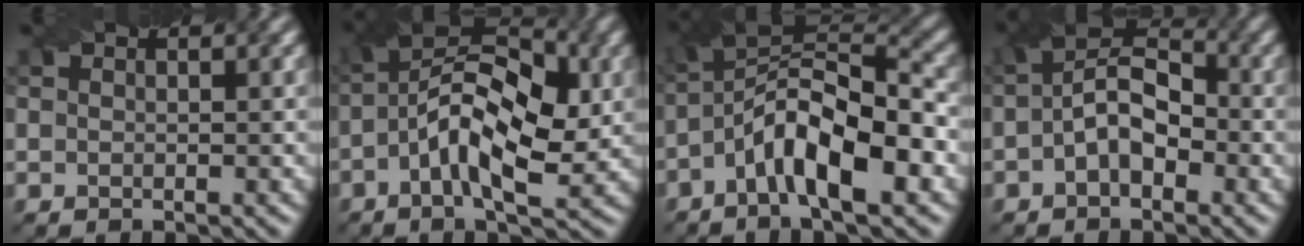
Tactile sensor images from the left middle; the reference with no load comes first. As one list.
[{"total": 9.3, "force": [-0.7, 4.4, 8.1], "torque": [-0.145, 0.019, -0.020]}, {"total": 8.7, "force": [-2.8, 2.7, 7.8], "torque": [-0.134, 0.023, -0.062]}, {"total": 5.2, "force": [-0.7, 3.0, 4.2], "torque": [-0.073, 0.012, -0.019]}]